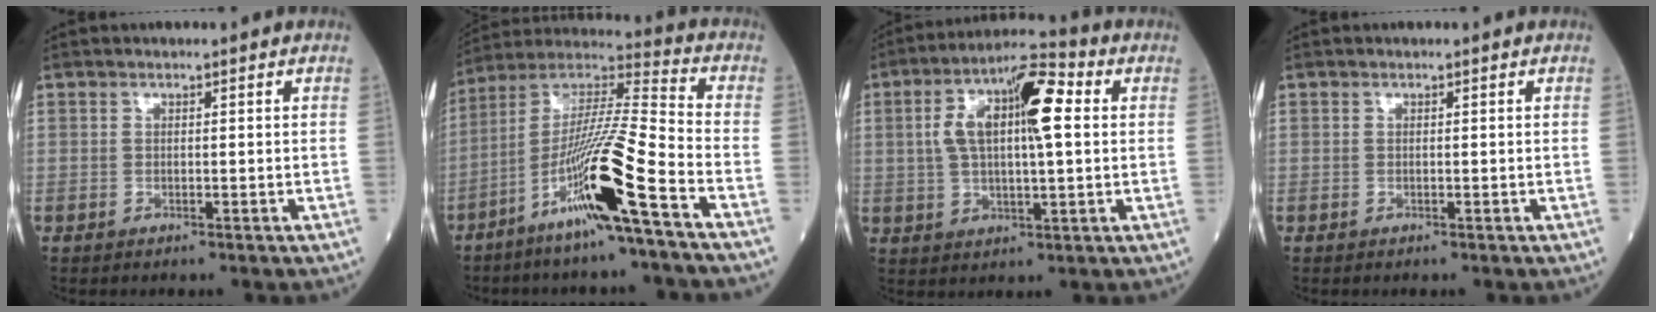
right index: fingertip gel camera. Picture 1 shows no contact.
{"total": 16.3, "force": [-7.8, -0.9, 14.3], "torque": [-0.281, -0.017, -0.148]}
{"total": 12.7, "force": [2.6, 3.3, 12.0], "torque": [-0.224, 0.034, 0.039]}
{"total": 0.0}